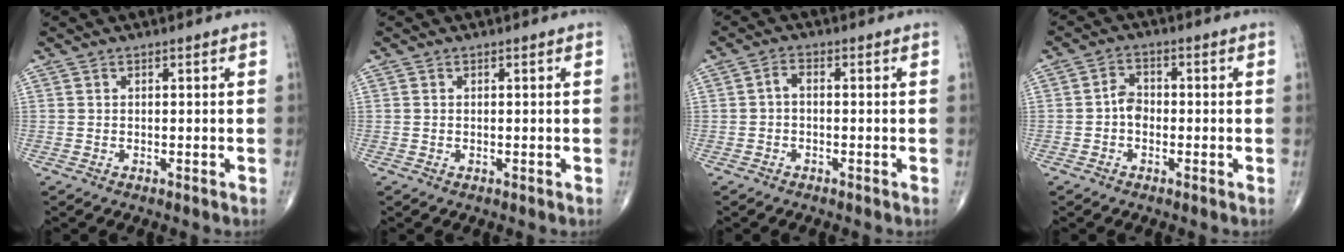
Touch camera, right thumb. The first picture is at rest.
{"total": 0.0}
{"total": 1.9, "force": [-0.4, 1.0, 1.5], "torque": [-0.023, 0.010, -0.013]}
{"total": 3.3, "force": [-0.8, 2.4, 2.0], "torque": [-0.021, 0.015, -0.025]}